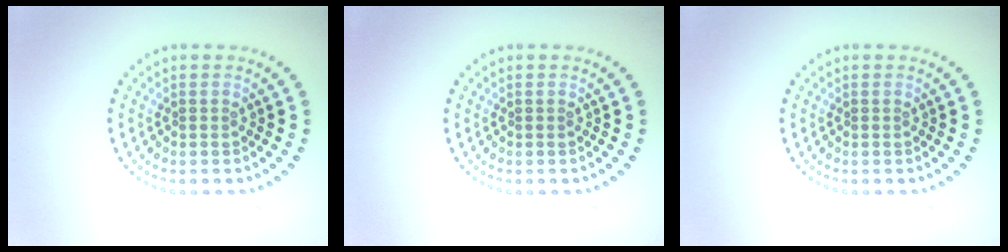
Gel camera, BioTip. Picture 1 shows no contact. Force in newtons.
{"total": 0.0}
{"total": 0.0}